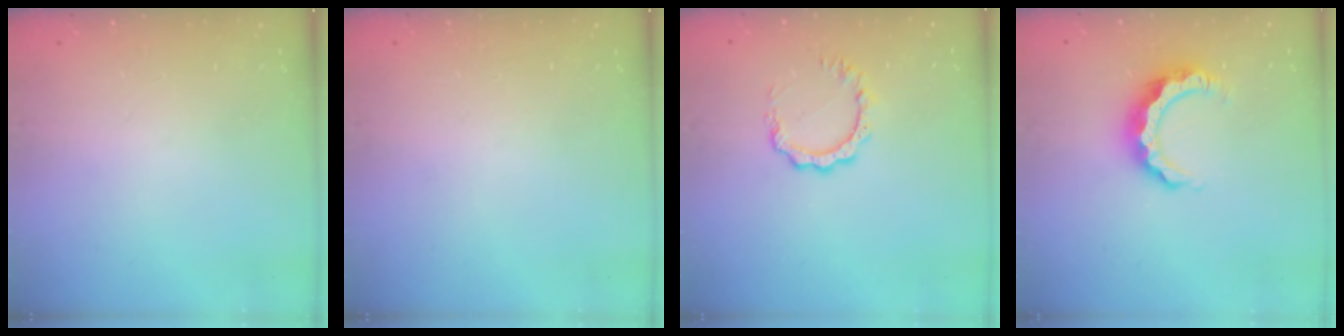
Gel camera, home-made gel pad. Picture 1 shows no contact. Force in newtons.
{"total": 0.0}
{"total": 6.1, "press": 6.1, "slide": 0.4}
{"total": 8.5, "press": 8.5, "slide": 0.4}